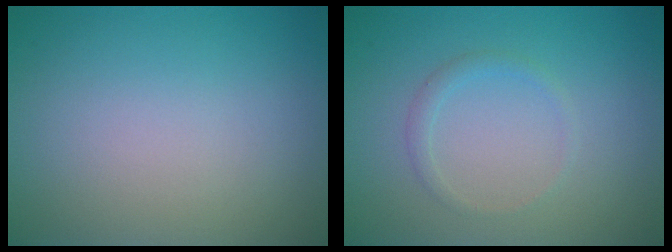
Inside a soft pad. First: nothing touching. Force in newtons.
{"total": 1.1, "press": 1.1, "slide": 0.1}